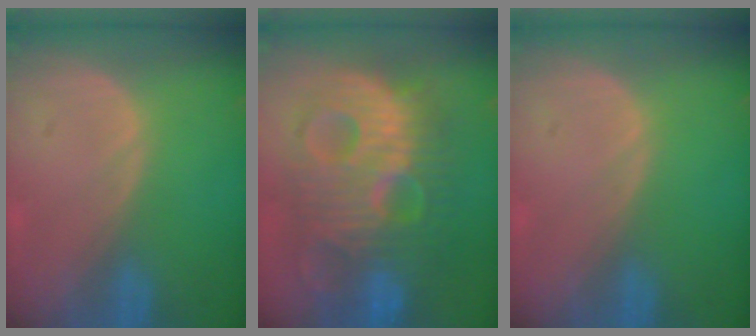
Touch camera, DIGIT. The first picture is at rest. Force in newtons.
{"total": 13.7, "press": 13.7, "slide": 1.1}
{"total": 0.0}